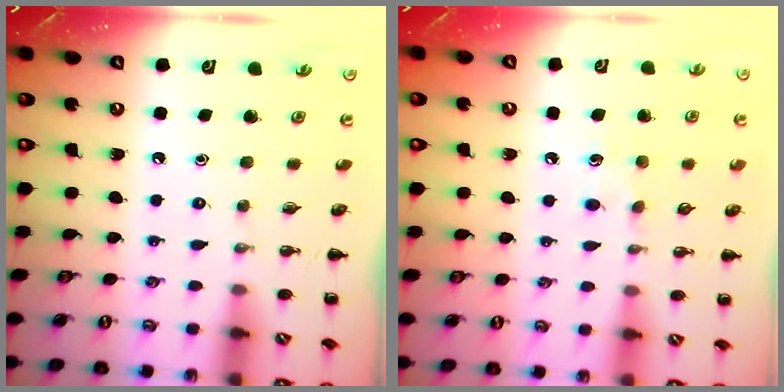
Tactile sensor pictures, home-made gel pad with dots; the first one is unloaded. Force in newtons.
{"total": 4.8, "press": 4.6, "slide": 1.3}